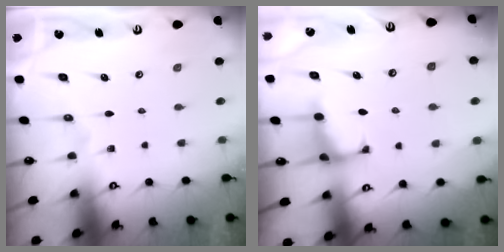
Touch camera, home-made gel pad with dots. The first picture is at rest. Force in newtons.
{"total": 2.2, "press": 2.2, "slide": 0.5}